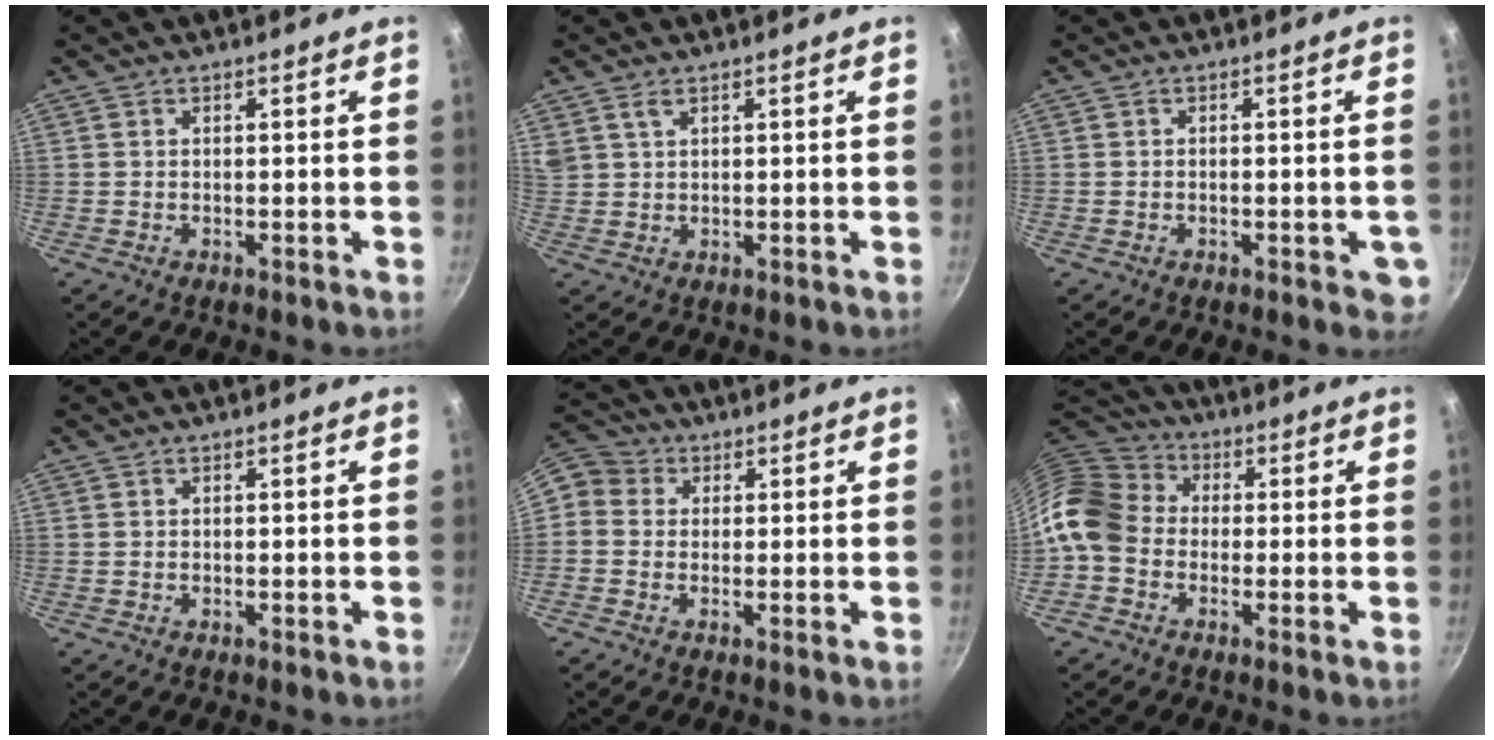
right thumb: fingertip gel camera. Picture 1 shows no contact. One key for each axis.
{"total": 3.0, "fx": 1.9, "fy": 1.5, "fz": 1.8, "tx": -0.039, "ty": 0.002, "tz": 0.047}
{"total": 4.0, "fx": -1.4, "fy": 1.8, "fz": 3.3, "tx": -0.024, "ty": 0.004, "tz": -0.017}
{"total": 0.0}
{"total": 8.1, "fx": 0.6, "fy": 7.3, "fz": 3.5, "tx": -0.071, "ty": 0.027, "tz": -0.008}
{"total": 12.6, "fx": -1.3, "fy": 10.3, "fz": 7.1, "tx": -0.122, "ty": 0.035, "tz": -0.048}